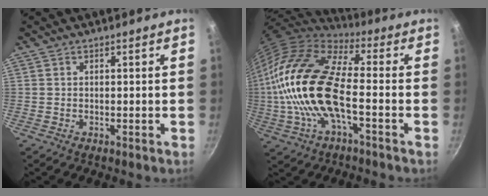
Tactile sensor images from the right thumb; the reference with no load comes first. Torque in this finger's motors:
{"motor_torque": [-0.07, 2.56, 2.77, 0.00, 0.94]}